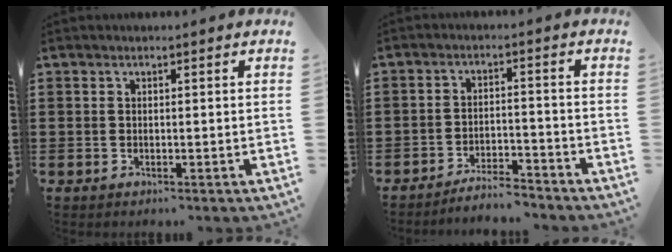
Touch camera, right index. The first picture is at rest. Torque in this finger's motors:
{"motor_torque": [-0.15, 0.15, 0.01, 0.00]}